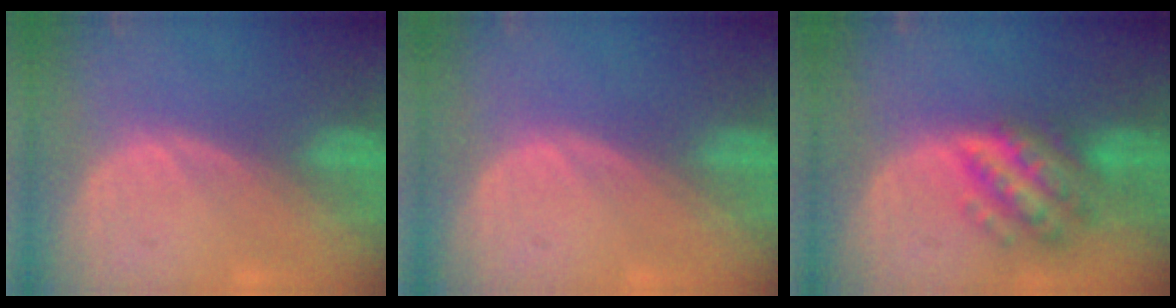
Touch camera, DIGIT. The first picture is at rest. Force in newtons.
{"total": 0.0}
{"total": 7.4, "press": 7.4, "slide": 0.5}